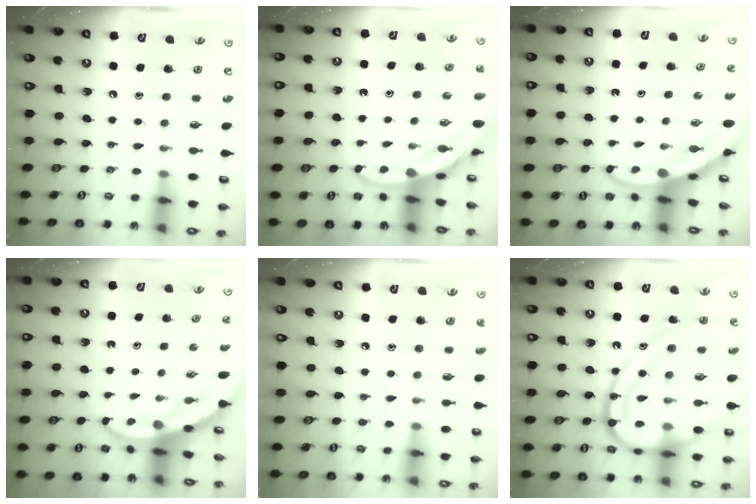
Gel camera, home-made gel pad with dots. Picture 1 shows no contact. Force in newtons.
{"total": 3.6, "press": 3.6, "slide": 0.1}
{"total": 3.2, "press": 3.1, "slide": 0.3}
{"total": 3.7, "press": 3.7, "slide": 0.5}
{"total": 5.7, "press": 5.6, "slide": 1.2}
{"total": 19.8, "press": 19.7, "slide": 2.0}